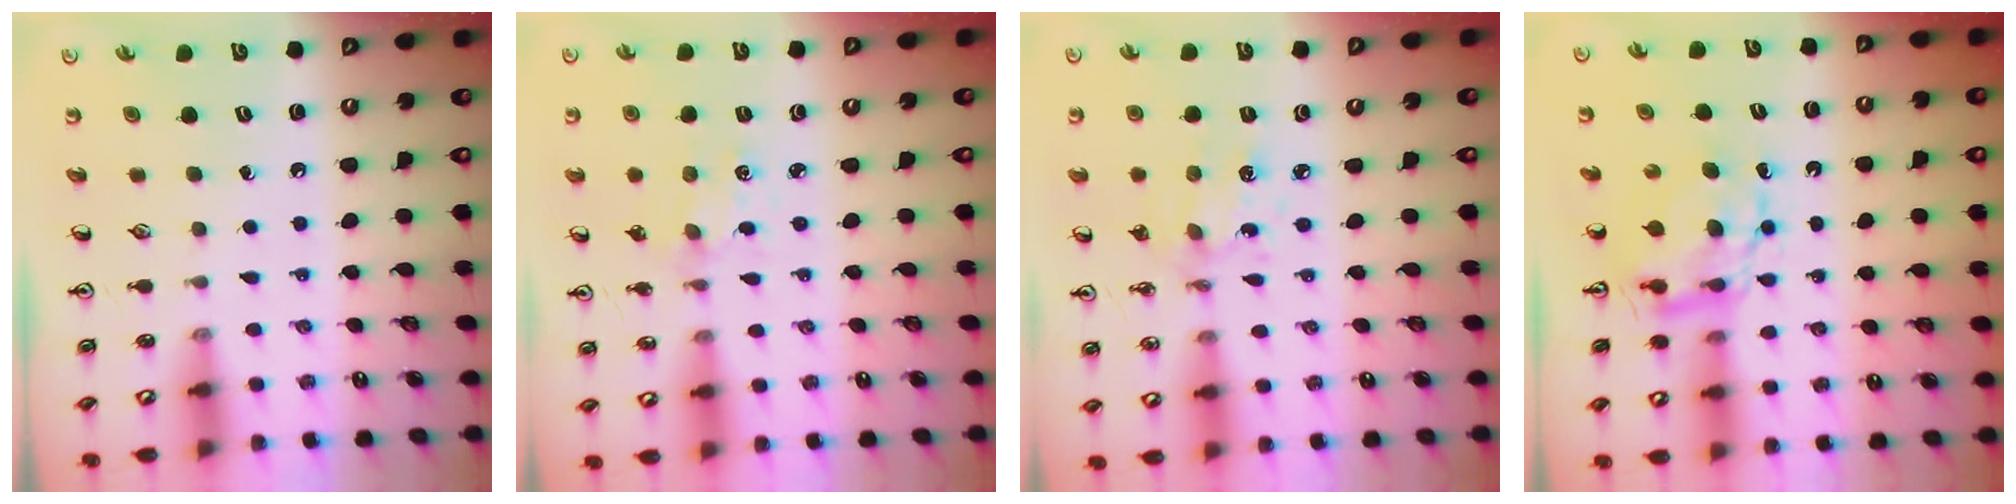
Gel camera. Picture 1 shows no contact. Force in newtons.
{"total": 1.1, "press": 1.1, "slide": 0.3}
{"total": 3.1, "press": 2.9, "slide": 1.1}
{"total": 6.8, "press": 6.8, "slide": 0.2}